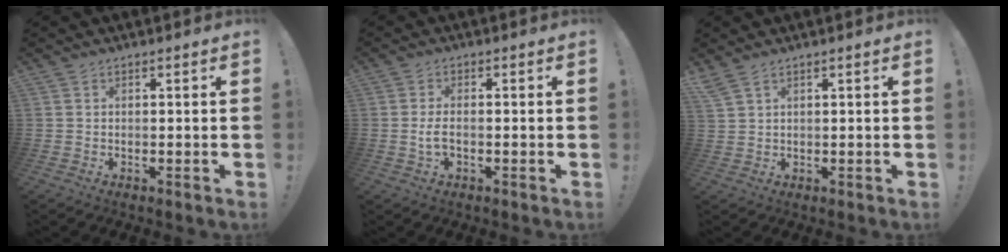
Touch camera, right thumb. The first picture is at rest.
{"total": 3.3, "force": [-0.7, 1.3, 2.9], "torque": [-0.056, -0.002, -0.015]}
{"total": 3.3, "force": [2.6, 0.7, 2.0], "torque": [-0.043, -0.010, 0.050]}